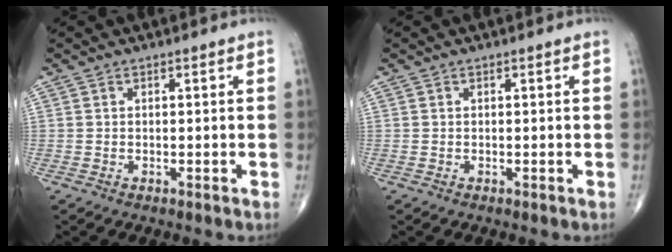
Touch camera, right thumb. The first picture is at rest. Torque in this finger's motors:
{"motor_torque": [0.02, 0.02, 0.00, 0.00, 0.01]}